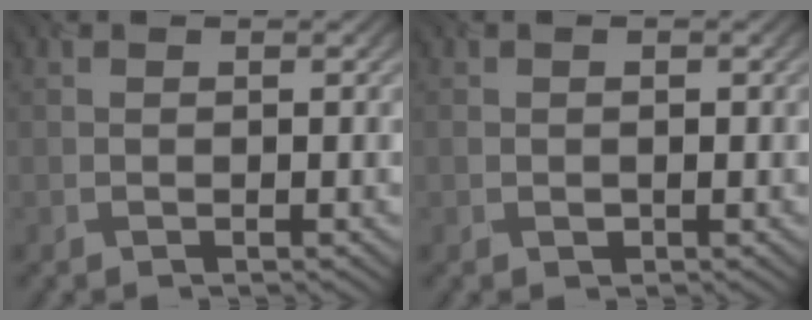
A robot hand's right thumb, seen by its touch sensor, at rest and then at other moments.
{"total": 1.0, "force": [-0.2, 0.9, 0.5], "torque": [-0.008, -0.001, -0.001]}